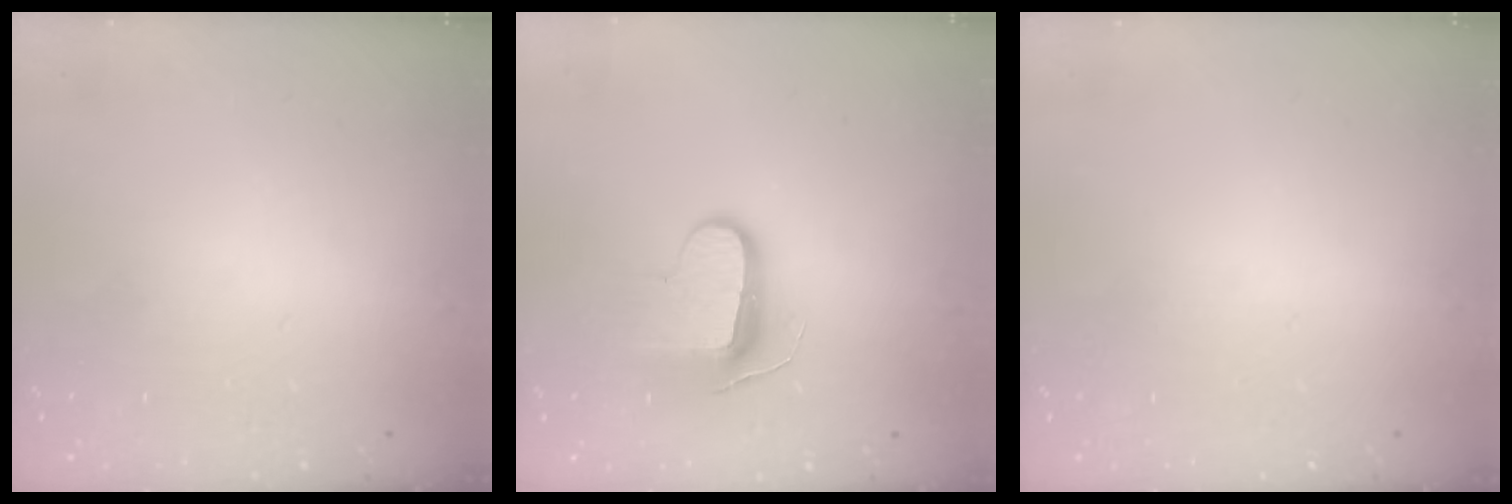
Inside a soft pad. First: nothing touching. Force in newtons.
{"total": 9.2, "press": 9.2, "slide": 0.9}
{"total": 0.0}